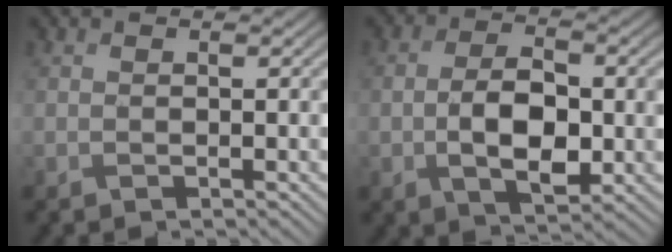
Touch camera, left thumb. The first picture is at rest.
{"total": 8.0, "force": [-1.2, 4.4, 6.6], "torque": [-0.127, -0.008, -0.019]}